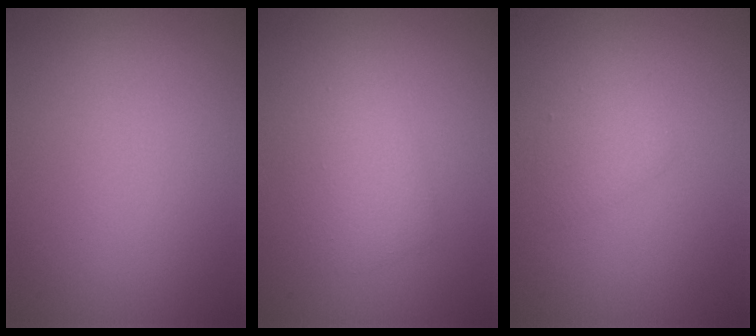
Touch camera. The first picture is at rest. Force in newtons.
{"total": 2.4, "press": 2.4, "slide": 0.0}
{"total": 1.4, "press": 1.4, "slide": 0.0}